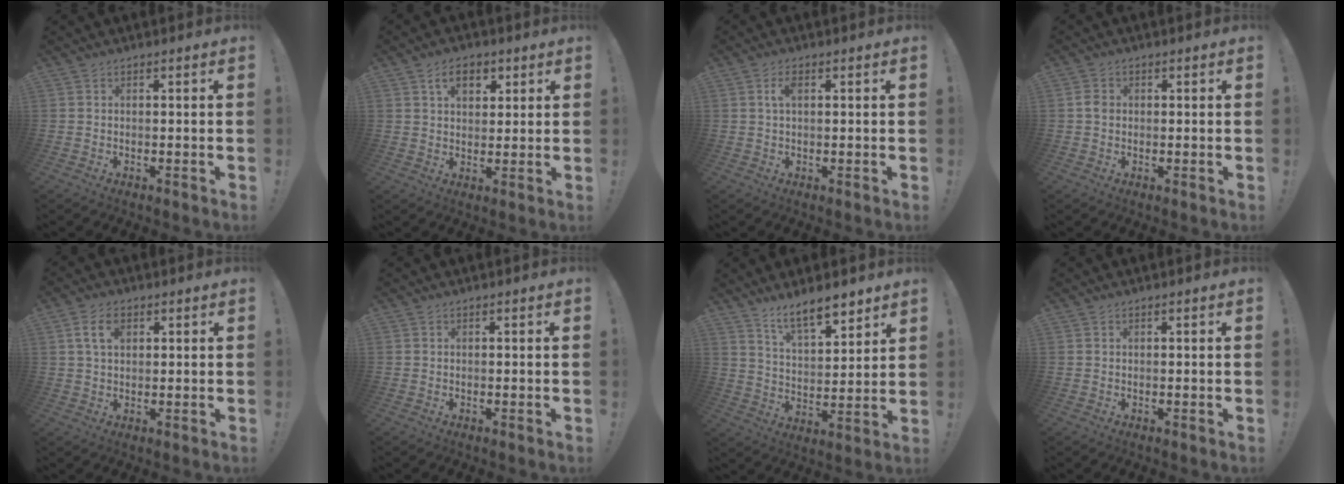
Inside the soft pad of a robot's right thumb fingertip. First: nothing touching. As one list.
[{"total": 7.2, "force": [3.3, 4.8, 4.2], "torque": [-0.058, -0.002, 0.058]}, {"total": 3.0, "force": [0.9, 1.5, 2.4], "torque": [-0.050, 0.007, 0.014]}, {"total": 2.4, "force": [-0.2, 1.9, 1.5], "torque": [-0.026, 0.007, -0.004]}, {"total": 6.3, "force": [1.9, 3.9, 4.6], "torque": [-0.076, 0.006, 0.036]}, {"total": 0.0}, {"total": 11.0, "force": [8.4, 3.3, 6.2], "torque": [-0.096, -0.054, 0.150]}, {"total": 0.0}]